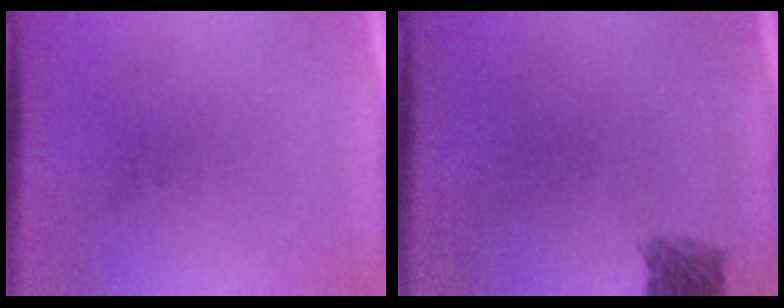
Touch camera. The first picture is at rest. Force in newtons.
{"total": 2.6}